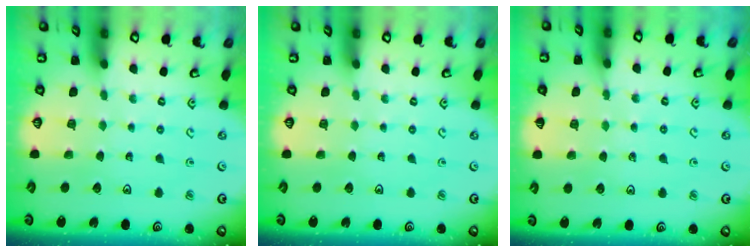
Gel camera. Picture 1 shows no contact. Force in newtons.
{"total": 0.0}
{"total": 4.8, "press": 4.4, "slide": 1.9}